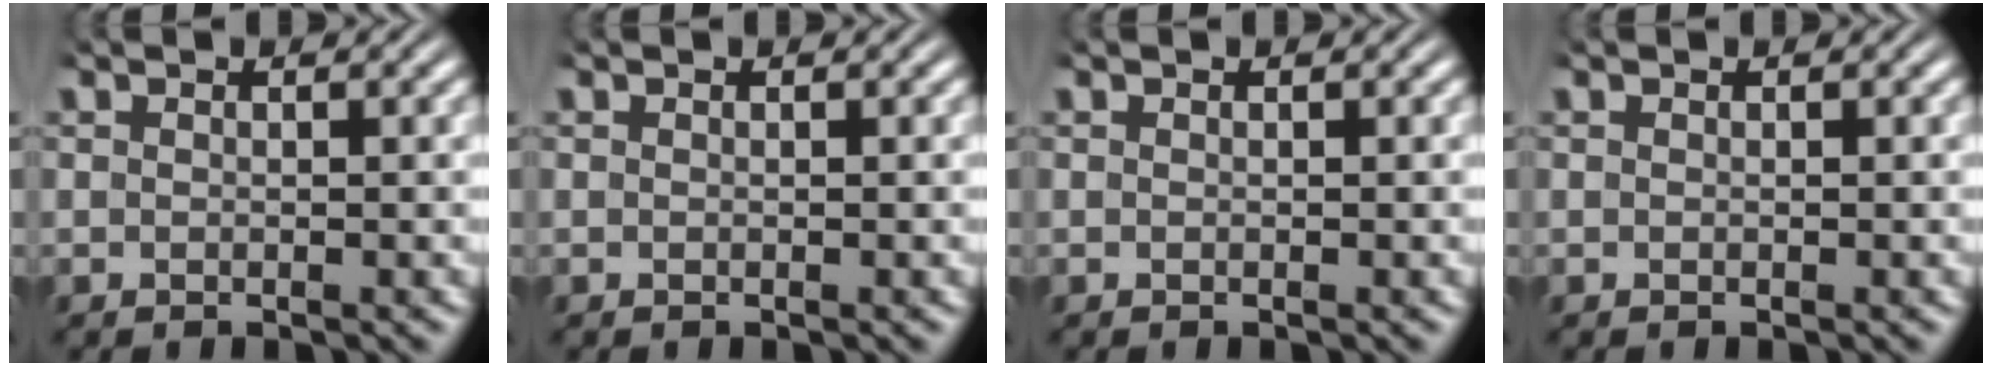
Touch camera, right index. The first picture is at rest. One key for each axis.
{"total": 0.0}
{"total": 0.0}
{"total": 0.0}